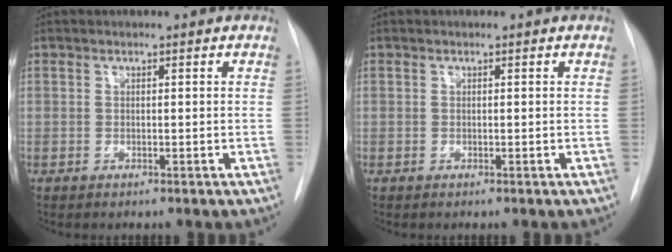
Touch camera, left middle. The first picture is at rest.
{"total": 0.0}